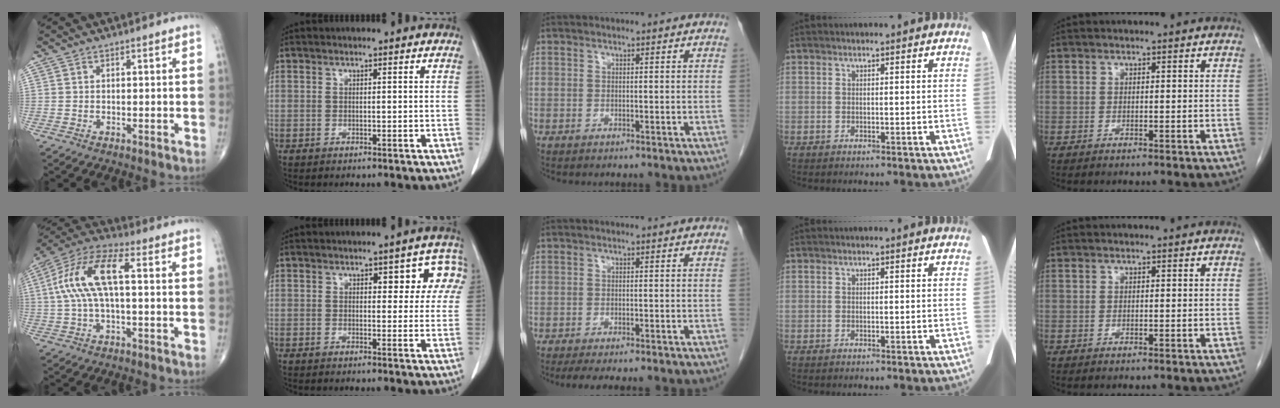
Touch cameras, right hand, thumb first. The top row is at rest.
{"thumb": {"total": 12.8, "force": [1.2, 4.9, 11.8], "torque": [-0.258, 0.040, 0.018]}, "index": {"total": 6.5, "force": [2.9, 3.2, 4.8], "torque": [-0.034, 0.016, 0.028]}, "middle": {"total": 10.3, "force": [-8.9, 1.8, 4.8], "torque": [-0.058, -0.011, -0.111]}}